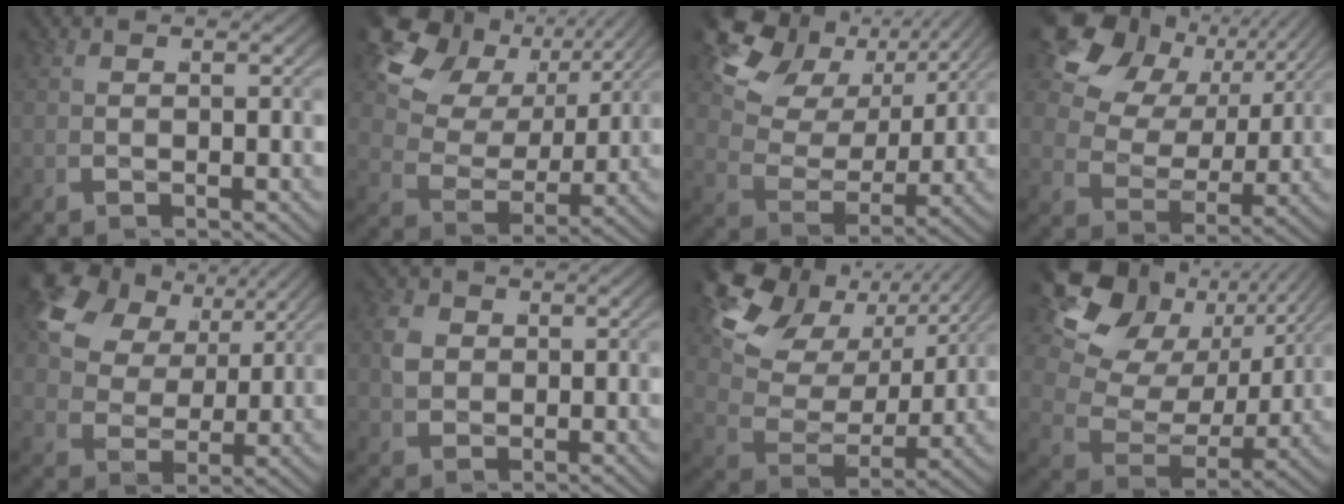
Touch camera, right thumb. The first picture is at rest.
{"total": 10.9, "force": [3.8, 7.7, 6.7], "torque": [-0.136, 0.004, 0.042]}
{"total": 10.1, "force": [4.1, 6.6, 6.4], "torque": [-0.124, 0.005, 0.050]}
{"total": 11.1, "force": [3.8, 8.0, 6.8], "torque": [-0.133, -0.002, 0.047]}
{"total": 8.5, "force": [3.0, 6.3, 4.7], "torque": [-0.115, -0.001, 0.043]}
{"total": 2.5, "force": [0.2, 2.2, 1.2], "torque": [-0.038, -0.017, 0.013]}
{"total": 9.8, "force": [4.2, 6.1, 6.5], "torque": [-0.129, -0.001, 0.057]}
{"total": 11.6, "force": [4.2, 7.5, 7.8], "torque": [-0.150, -0.001, 0.054]}